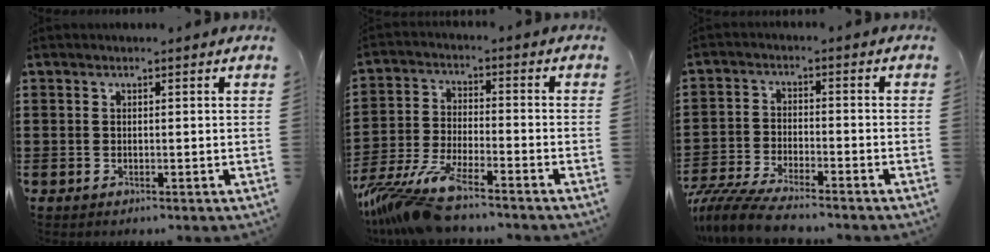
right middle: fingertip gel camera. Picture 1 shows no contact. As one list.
[{"total": 9.5, "force": [-8.1, 1.0, 4.8], "torque": [-0.120, -0.007, -0.163]}, {"total": 6.3, "force": [-5.9, 0.5, 2.2], "torque": [-0.057, -0.007, -0.117]}]